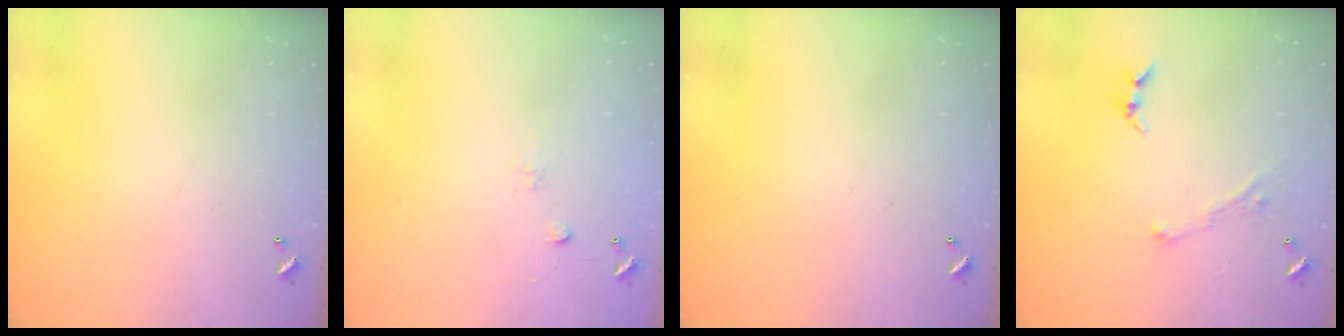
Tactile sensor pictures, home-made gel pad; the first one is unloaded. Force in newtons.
{"total": 4.9, "press": 4.9, "slide": 0.7}
{"total": 0.0}
{"total": 2.8, "press": 2.8, "slide": 0.1}